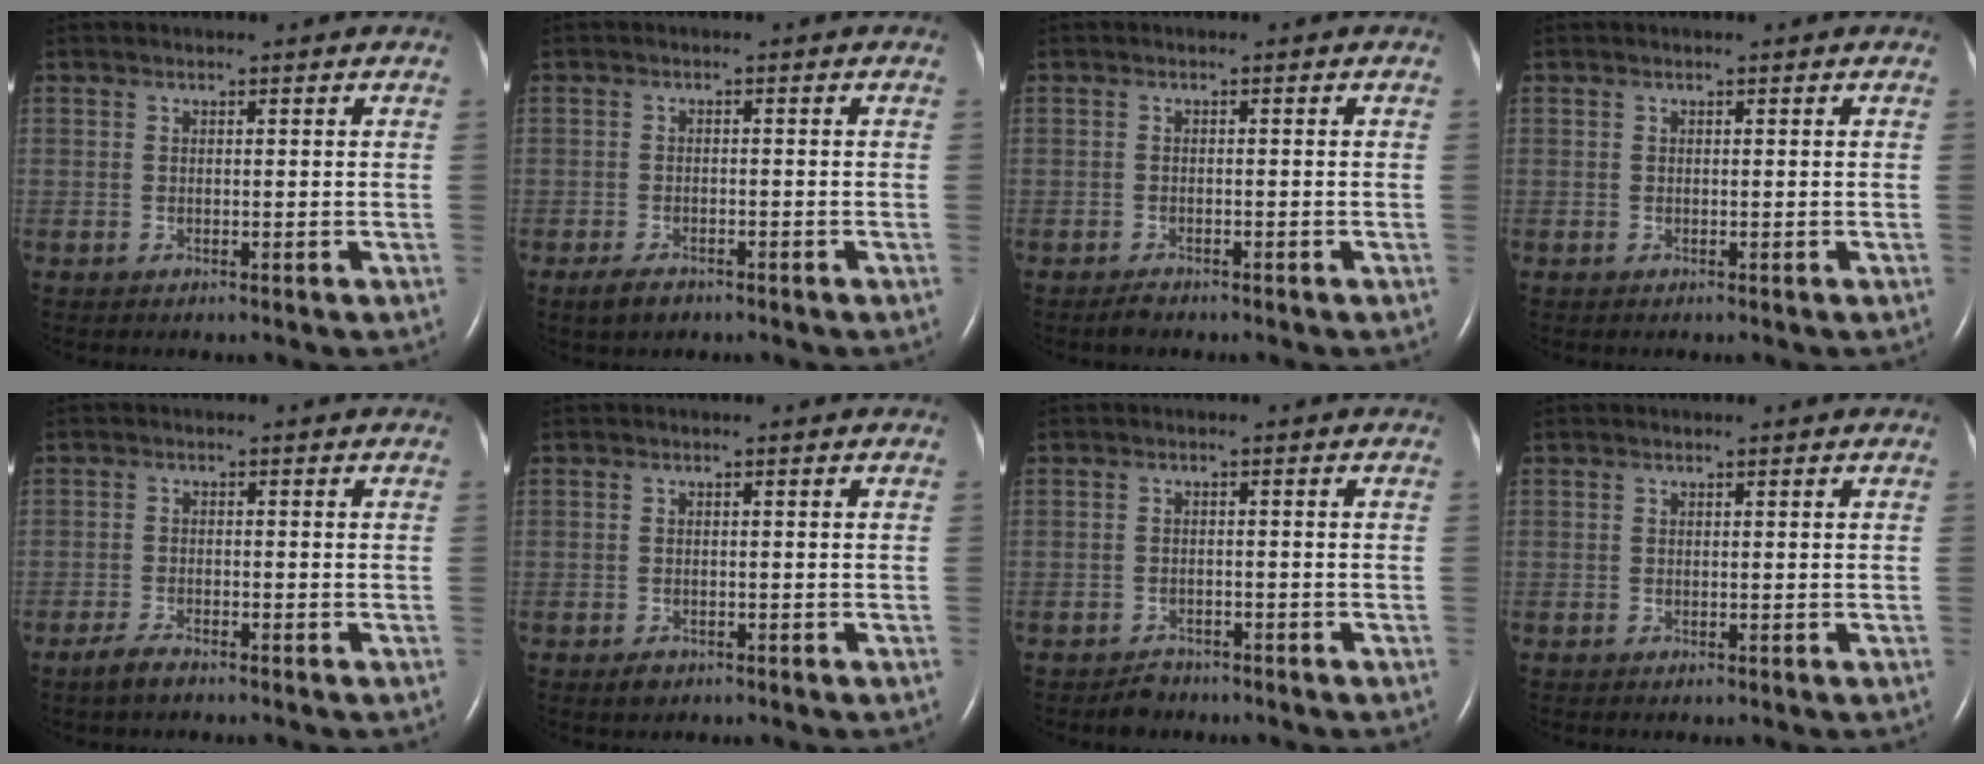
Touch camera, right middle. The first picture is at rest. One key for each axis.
{"total": 2.6, "fx": -1.9, "fy": 1.3, "fz": 1.4, "tx": -0.036, "ty": -0.003, "tz": -0.028}
{"total": 1.2, "fx": -1.1, "fy": 0.3, "fz": 0.4, "tx": -0.015, "ty": -0.003, "tz": -0.018}
{"total": 0.0}
{"total": 2.5, "fx": -2.0, "fy": 0.6, "fz": 1.4, "tx": -0.040, "ty": -0.005, "tz": -0.039}
{"total": 1.5, "fx": -0.9, "fy": 0.9, "fz": 0.6, "tx": -0.014, "ty": 0.001, "tz": -0.011}
{"total": 2.2, "fx": -1.9, "fy": 1.1, "fz": 0.2, "tx": -0.014, "ty": 0.000, "tz": -0.029}
{"total": 0.0}